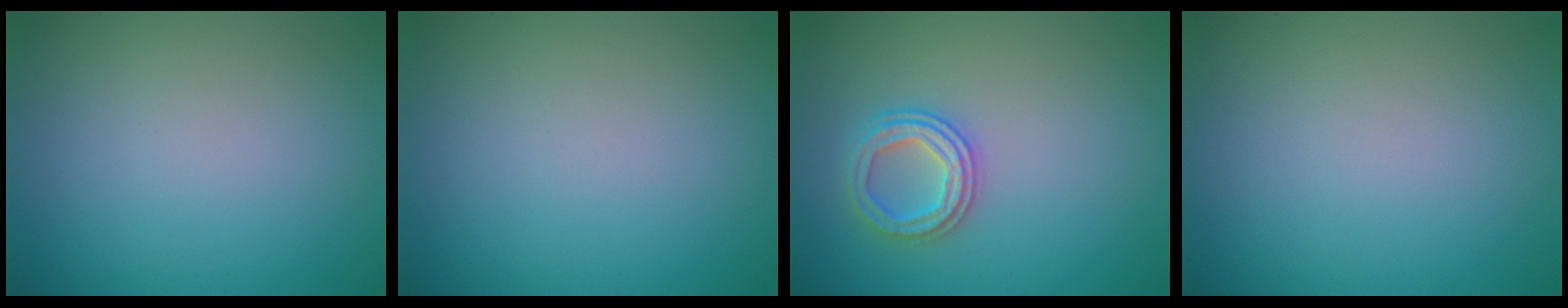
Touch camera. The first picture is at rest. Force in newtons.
{"total": 0.0}
{"total": 2.6, "press": 2.6, "slide": 0.1}
{"total": 0.0}